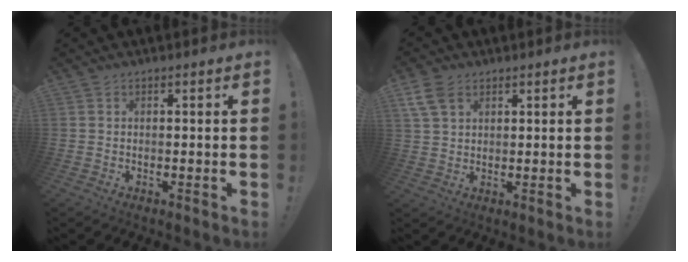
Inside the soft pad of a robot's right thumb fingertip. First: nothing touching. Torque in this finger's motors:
{"motor_torque": [-0.16, -0.15, 0.03, 0.03, 0.04]}